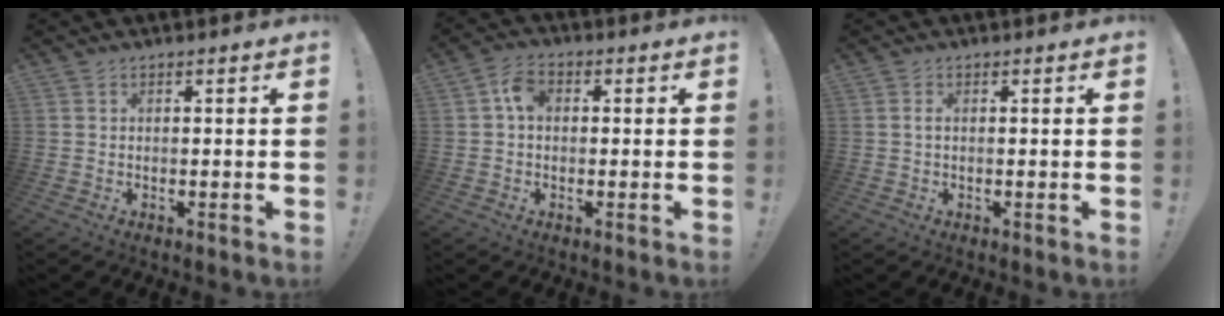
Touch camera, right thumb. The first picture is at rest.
{"total": 5.2, "force": [0.4, 3.3, 4.0], "torque": [-0.068, 0.015, 0.010]}
{"total": 1.1, "force": [0.2, 0.6, 0.9], "torque": [-0.014, 0.000, 0.001]}